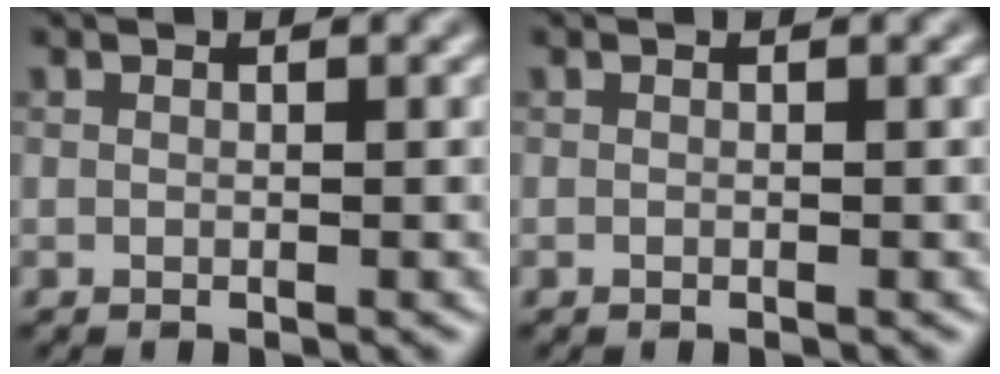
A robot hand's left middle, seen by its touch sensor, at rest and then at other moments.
{"total": 0.0}